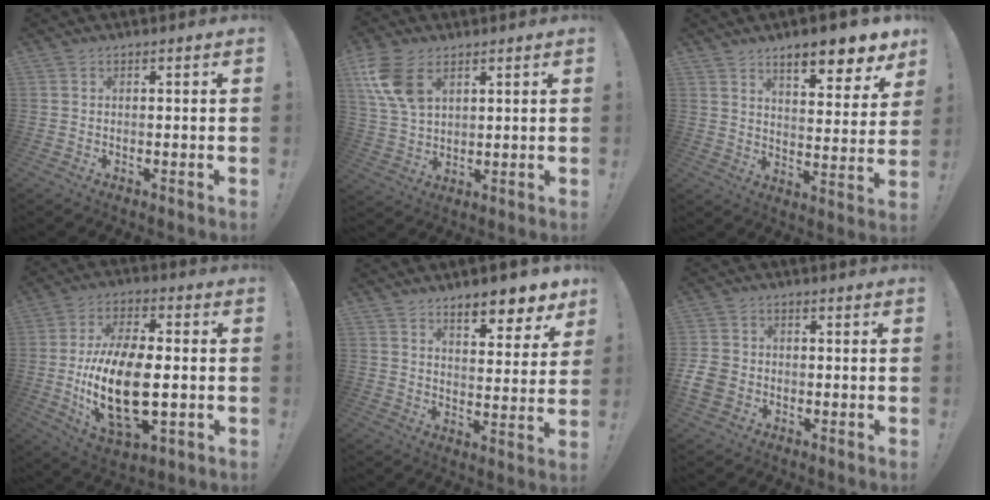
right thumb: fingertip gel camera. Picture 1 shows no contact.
{"total": 12.0, "force": [5.6, 7.4, 7.5], "torque": [-0.141, -0.016, 0.110]}
{"total": 10.8, "force": [8.2, 2.2, 6.7], "torque": [-0.095, -0.059, 0.137]}
{"total": 21.2, "force": [-2.9, 11.1, 17.8], "torque": [-0.333, -0.001, -0.046]}
{"total": 9.1, "force": [7.2, 2.6, 4.9], "torque": [-0.054, -0.059, 0.124]}
{"total": 7.1, "force": [-2.4, 5.7, 3.5], "torque": [-0.077, 0.012, -0.043]}